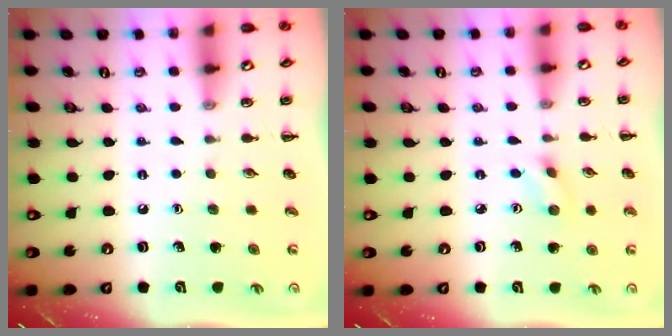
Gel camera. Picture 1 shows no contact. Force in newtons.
{"total": 2.7, "press": 2.5, "slide": 1.0}